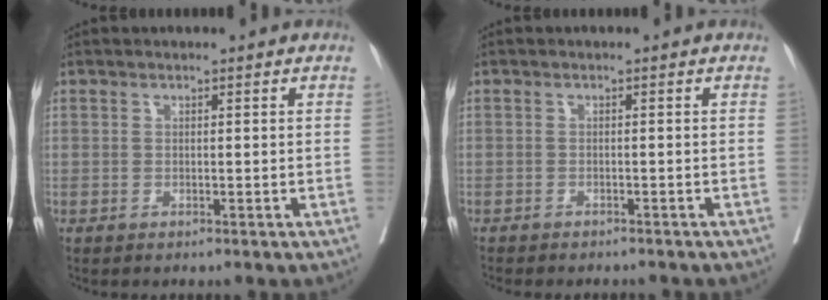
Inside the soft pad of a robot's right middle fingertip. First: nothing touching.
{"total": 5.4, "force": [-4.9, 1.2, 1.9], "torque": [-0.021, -0.006, -0.060]}